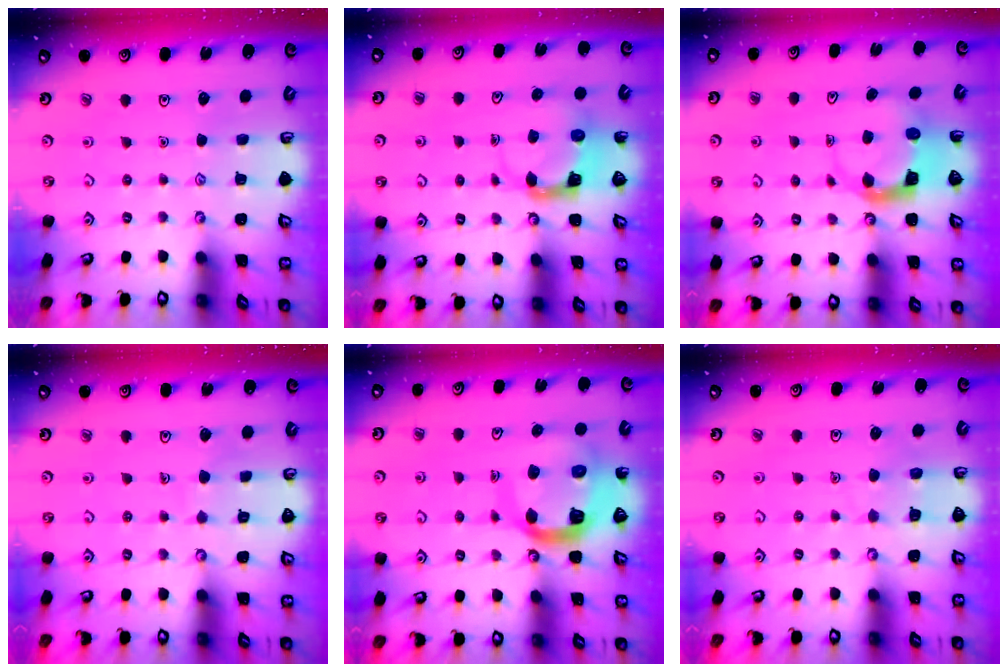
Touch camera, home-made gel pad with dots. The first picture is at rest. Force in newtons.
{"total": 4.0, "press": 3.9, "slide": 0.6}
{"total": 4.0, "press": 3.9, "slide": 0.3}
{"total": 2.7, "press": 2.7, "slide": 0.1}
{"total": 12.5, "press": 12.4, "slide": 1.5}
{"total": 4.9, "press": 4.9, "slide": 0.4}